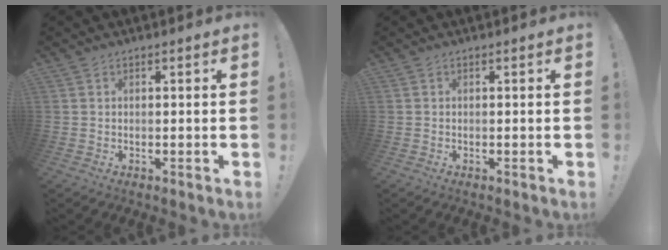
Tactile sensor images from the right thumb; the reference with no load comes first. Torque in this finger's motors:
{"motor_torque": [-0.03, -0.03, 0.42, -0.10, 0.07]}